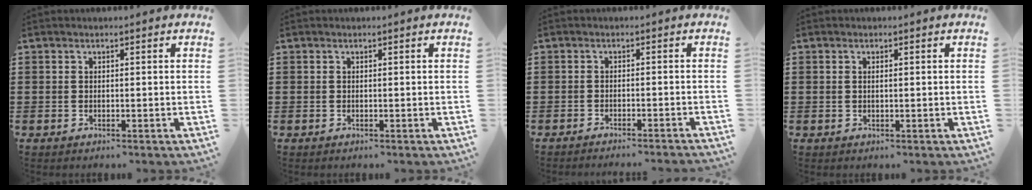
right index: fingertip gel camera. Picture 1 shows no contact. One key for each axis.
{"total": 0.0}
{"total": 1.6, "fx": -1.5, "fy": -0.3, "fz": 0.4, "tx": -0.006, "ty": 0.002, "tz": -0.029}
{"total": 0.8, "fx": 0.1, "fy": 0.2, "fz": 0.7, "tx": -0.015, "ty": 0.000, "tz": 0.001}